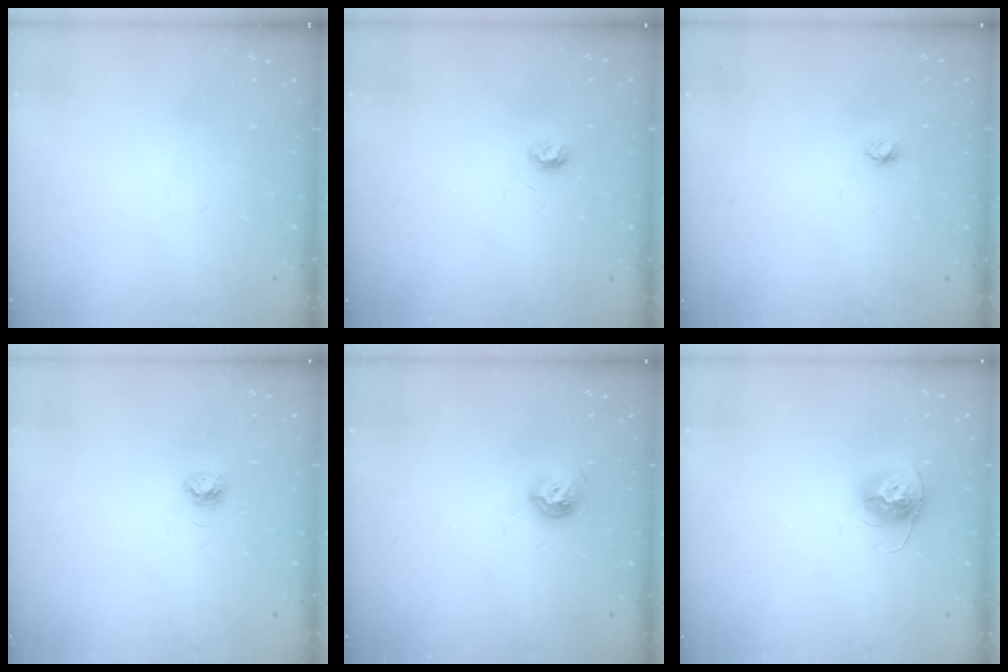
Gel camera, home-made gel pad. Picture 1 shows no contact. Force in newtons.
{"total": 4.3, "press": 4.3, "slide": 0.5}
{"total": 3.4, "press": 3.4, "slide": 0.3}
{"total": 3.9, "press": 3.9, "slide": 0.4}
{"total": 7.0, "press": 6.9, "slide": 0.7}
{"total": 11.3, "press": 11.2, "slide": 0.8}